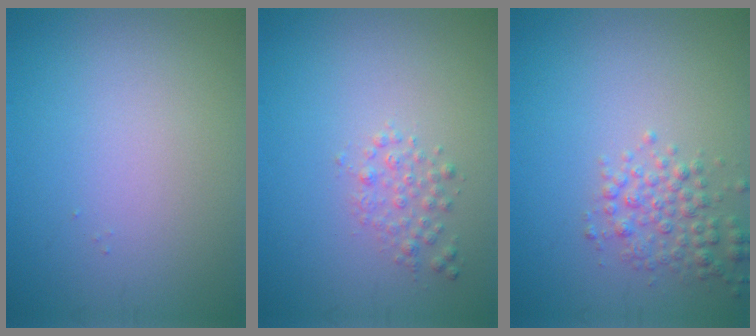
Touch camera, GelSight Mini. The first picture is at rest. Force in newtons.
{"total": 1.5, "press": 1.5, "slide": 0.1}
{"total": 2.7, "press": 2.7, "slide": 0.0}